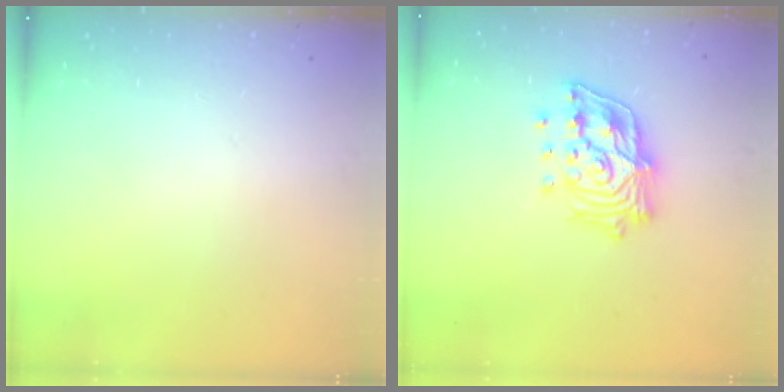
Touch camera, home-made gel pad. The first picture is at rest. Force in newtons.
{"total": 17.1, "press": 16.9, "slide": 2.5}